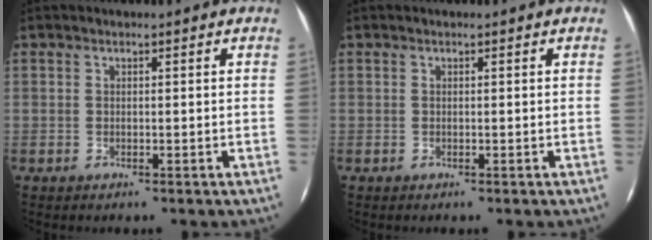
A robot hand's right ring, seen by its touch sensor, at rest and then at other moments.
{"total": 0.0}